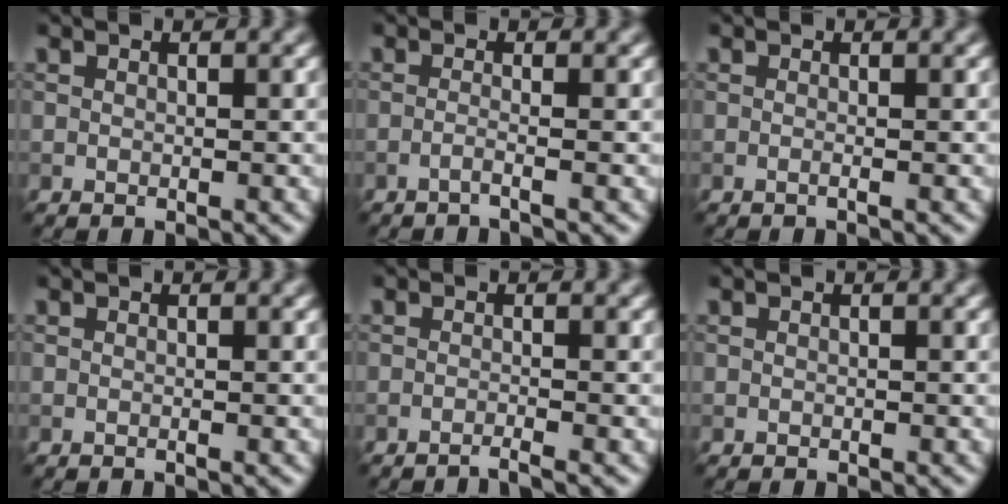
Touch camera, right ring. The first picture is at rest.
{"total": 1.2, "force": [-0.7, 0.2, 1.0], "torque": [-0.009, -0.001, -0.025]}
{"total": 0.6, "force": [-0.1, 0.1, 0.6], "torque": [-0.010, -0.009, -0.010]}
{"total": 0.0}
{"total": 1.2, "force": [-1.0, 0.0, 0.7], "torque": [-0.005, -0.004, -0.027]}
{"total": 0.0}